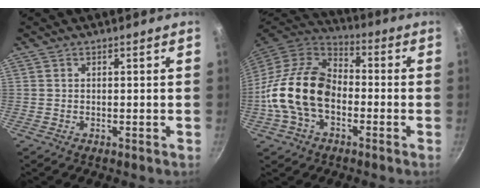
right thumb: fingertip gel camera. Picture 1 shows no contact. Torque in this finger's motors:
{"motor_torque": [1.84, 3.17, 1.43, -1.35, 0.50]}